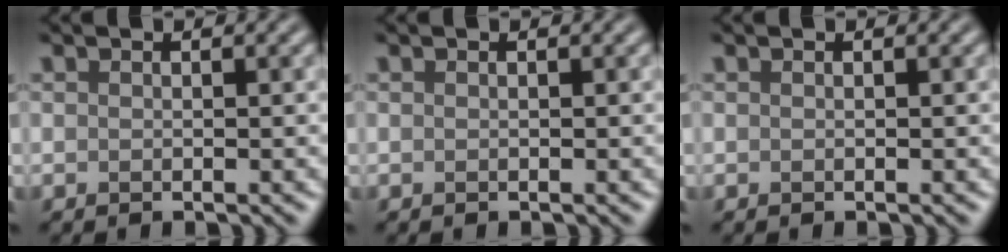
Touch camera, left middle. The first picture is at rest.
{"total": 0.0}
{"total": 0.0}